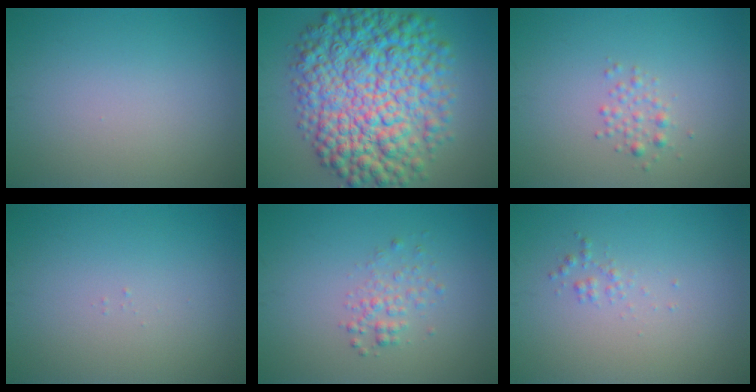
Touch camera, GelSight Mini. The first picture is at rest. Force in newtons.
{"total": 12.9, "press": 12.9, "slide": 0.0}
{"total": 1.4, "press": 1.4, "slide": 0.1}
{"total": 0.0}
{"total": 1.7, "press": 1.7, "slide": 0.1}
{"total": 0.7, "press": 0.7, "slide": 0.0}